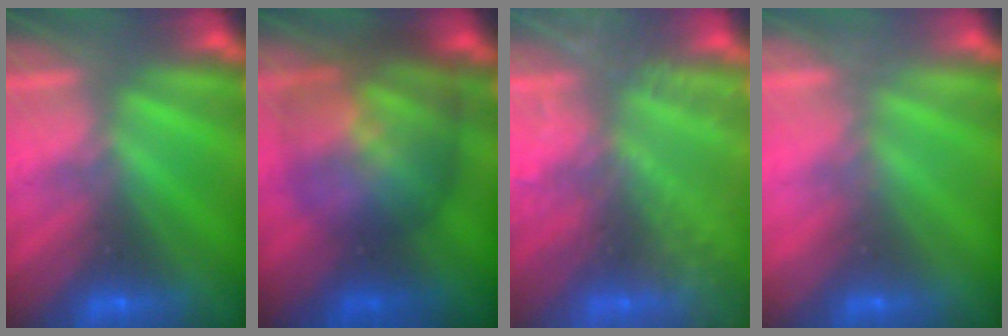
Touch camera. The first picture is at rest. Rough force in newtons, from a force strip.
{"total": 8.0}
{"total": 6.0}
{"total": 2.0}